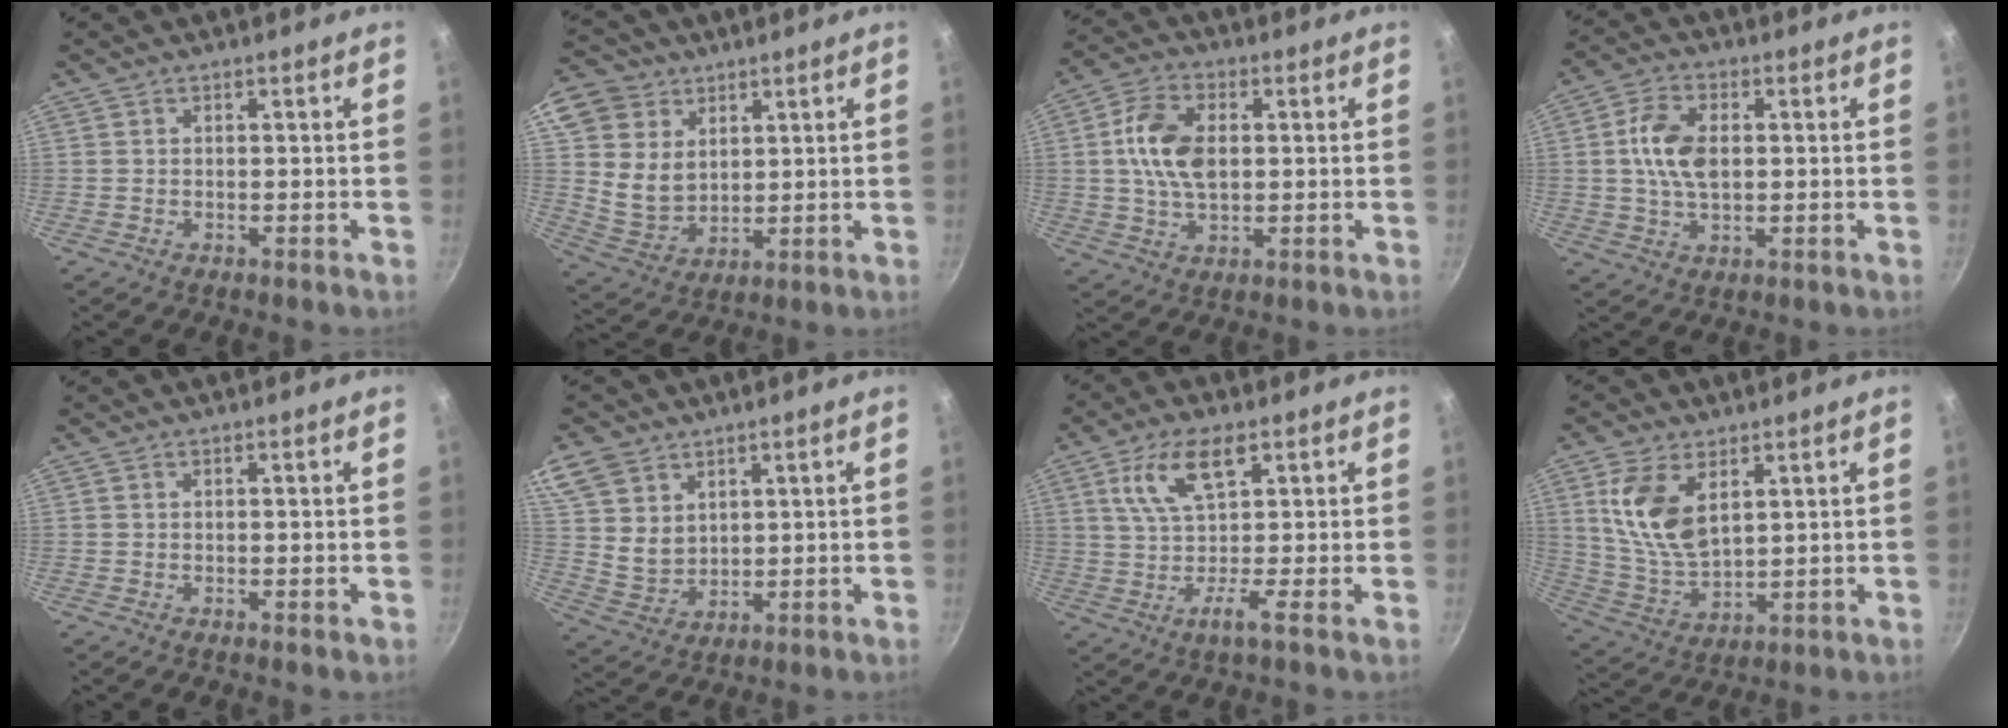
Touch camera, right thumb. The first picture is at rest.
{"total": 13.6, "force": [6.1, 10.9, 5.6], "torque": [-0.095, -0.016, 0.124]}
{"total": 11.0, "force": [1.3, 6.8, 8.6], "torque": [-0.148, 0.011, 0.017]}
{"total": 9.3, "force": [0.9, 5.7, 7.3], "torque": [-0.128, 0.011, 0.013]}
{"total": 0.0}
{"total": 11.8, "force": [6.5, 8.5, 5.0], "torque": [-0.086, -0.017, 0.139]}
{"total": 9.1, "force": [2.8, 3.0, 8.1], "torque": [-0.147, 0.011, 0.040]}
{"total": 12.3, "force": [4.4, 6.8, 9.2], "torque": [-0.174, -0.029, 0.097]}